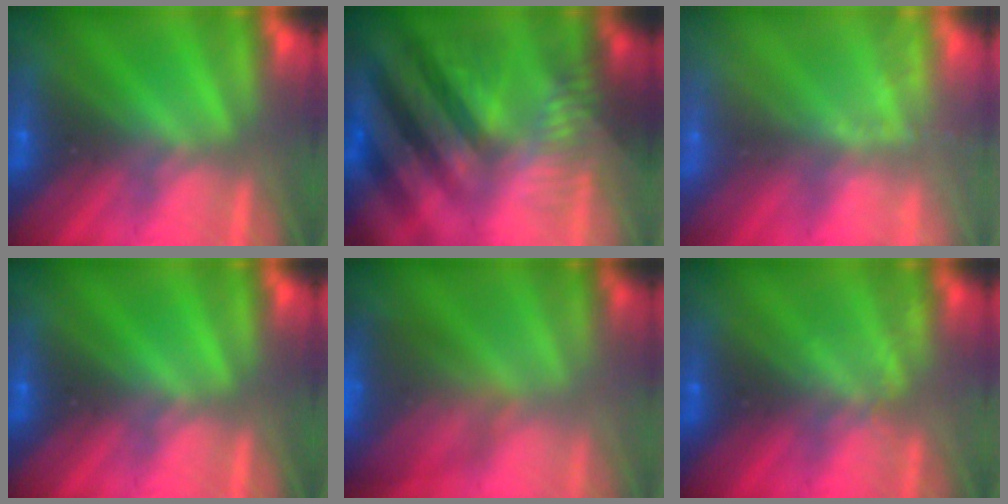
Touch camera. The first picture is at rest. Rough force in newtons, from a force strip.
{"total": 6.9}
{"total": 2.4}
{"total": 0.0}
{"total": 7.6}
{"total": 2.1}